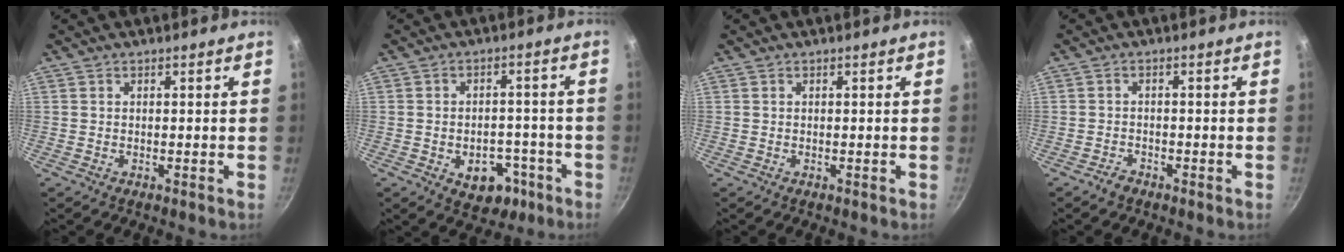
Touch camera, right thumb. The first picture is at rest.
{"total": 8.6, "force": [-3.7, 6.0, 4.9], "torque": [-0.033, 0.026, -0.038]}
{"total": 0.0}
{"total": 1.7, "force": [-1.5, 0.9, 0.4], "torque": [-0.004, 0.017, -0.024]}